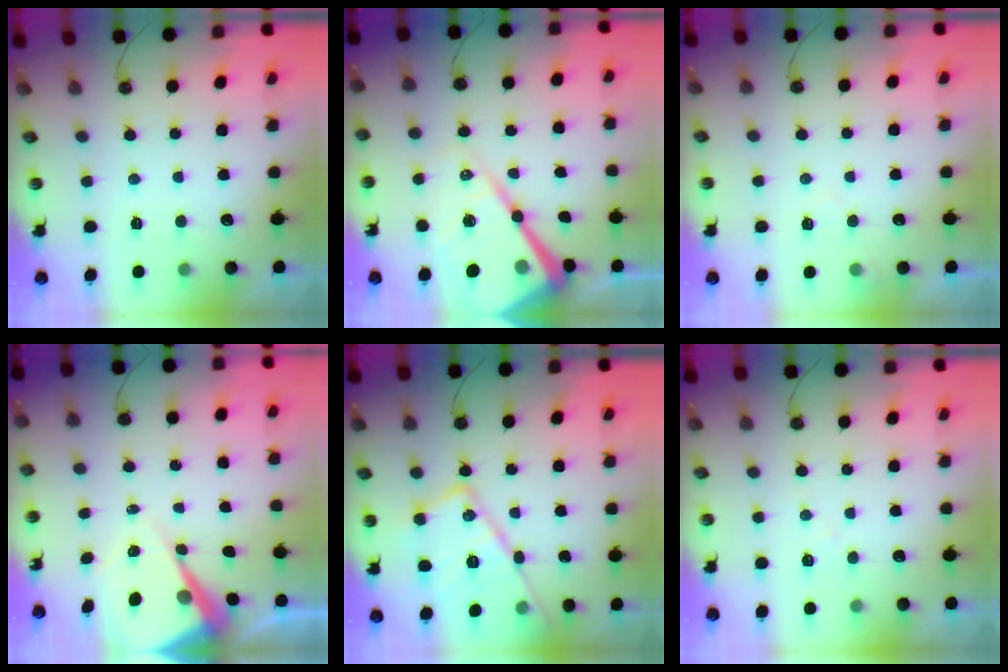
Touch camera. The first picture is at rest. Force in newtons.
{"total": 26.4, "press": 26.2, "slide": 2.9}
{"total": 5.5, "press": 5.4, "slide": 0.8}
{"total": 9.8, "press": 9.8, "slide": 1.0}
{"total": 19.8, "press": 19.8, "slide": 1.3}
{"total": 6.4, "press": 6.3, "slide": 0.8}